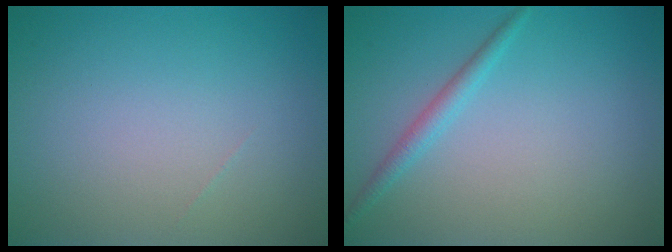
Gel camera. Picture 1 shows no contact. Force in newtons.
{"total": 1.5, "press": 1.5, "slide": 0.1}